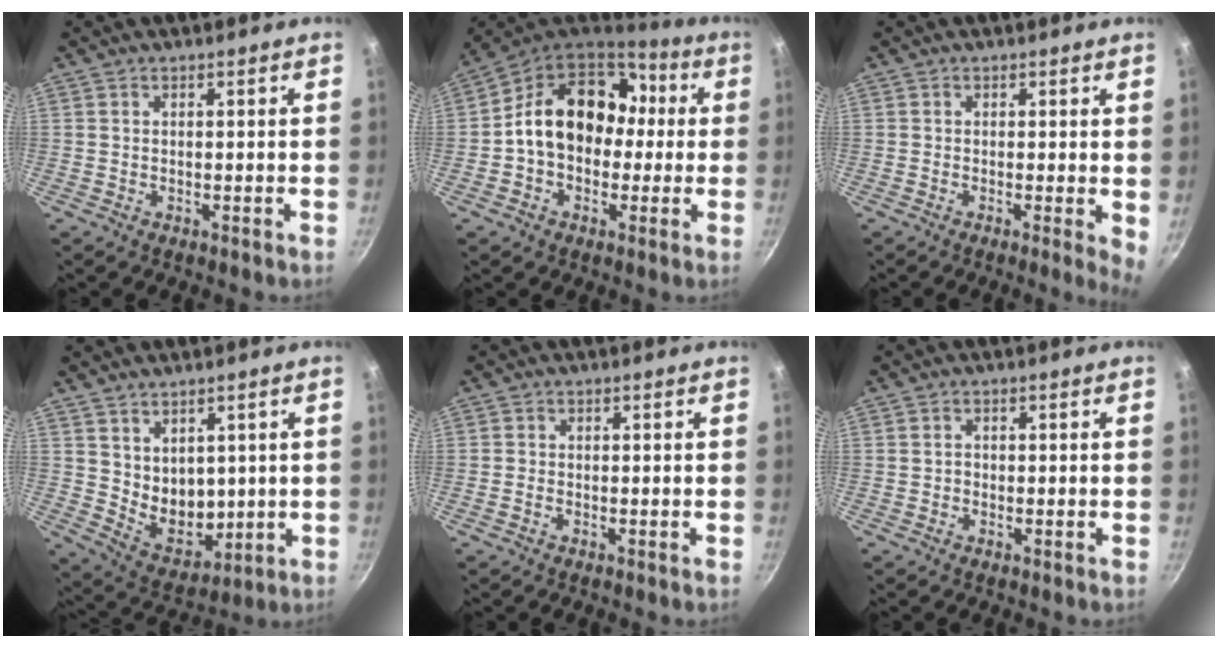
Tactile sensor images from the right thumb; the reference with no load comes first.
{"total": 18.1, "force": [1.1, 13.8, 11.6], "torque": [-0.149, 0.049, 0.005]}
{"total": 3.2, "force": [-0.2, 0.8, 3.1], "torque": [-0.040, -0.008, -0.007]}
{"total": 8.9, "force": [2.5, 6.6, 5.3], "torque": [-0.057, -0.033, 0.066]}
{"total": 1.1, "force": [-0.7, 0.6, 0.6], "torque": [-0.015, 0.007, -0.016]}
{"total": 0.9, "force": [-0.5, 0.7, 0.2], "torque": [-0.002, 0.003, -0.007]}